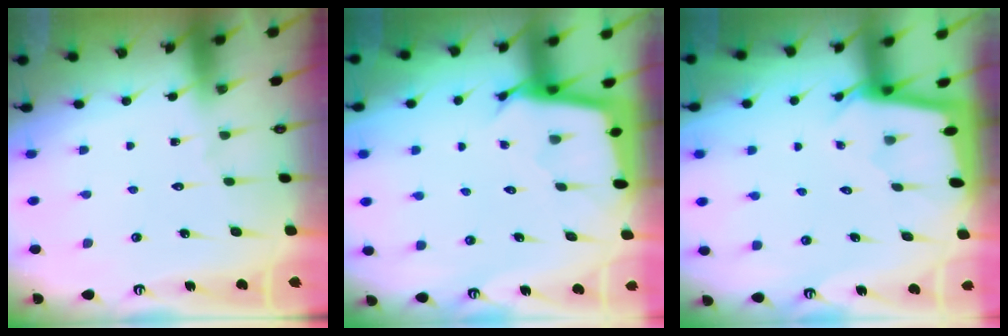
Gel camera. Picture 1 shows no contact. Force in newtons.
{"total": 2.7, "press": 2.7, "slide": 0.1}
{"total": 2.1, "press": 2.1, "slide": 0.2}